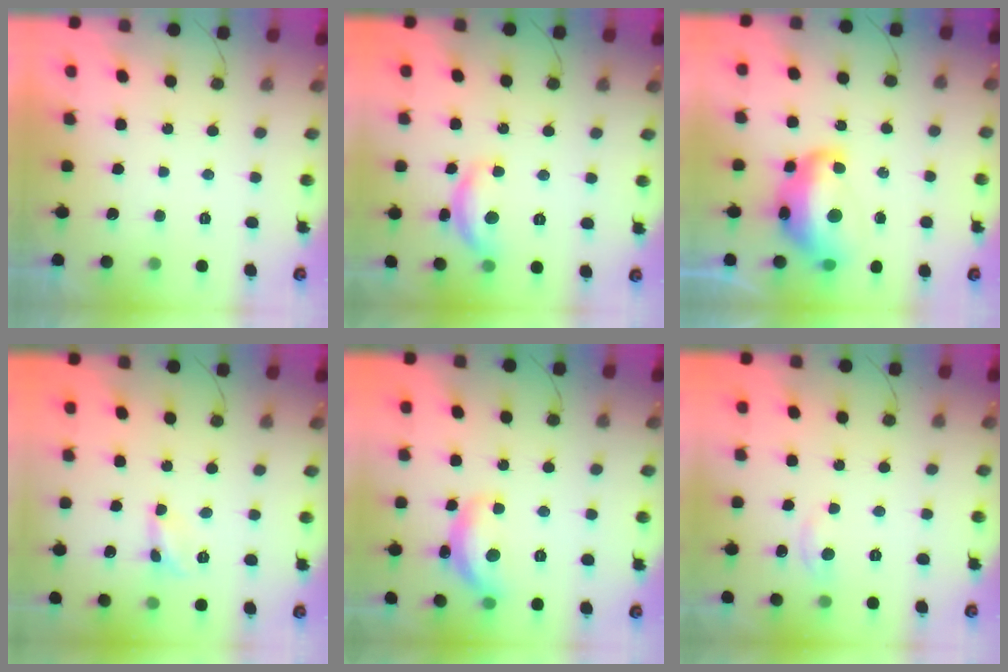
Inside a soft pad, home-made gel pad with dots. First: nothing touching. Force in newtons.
{"total": 12.0, "press": 12.0, "slide": 0.6}
{"total": 15.6, "press": 15.5, "slide": 1.4}
{"total": 2.0, "press": 2.0, "slide": 0.2}
{"total": 13.2, "press": 13.2, "slide": 0.7}
{"total": 3.0, "press": 3.0, "slide": 0.3}